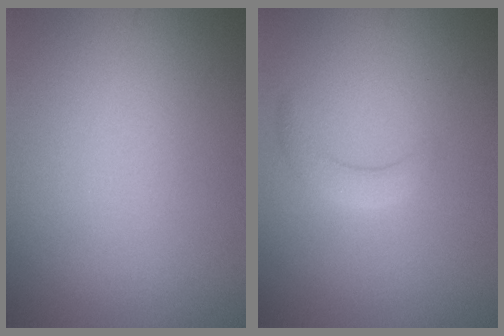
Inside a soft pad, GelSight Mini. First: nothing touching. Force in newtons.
{"total": 1.8, "press": 1.8, "slide": 0.2}